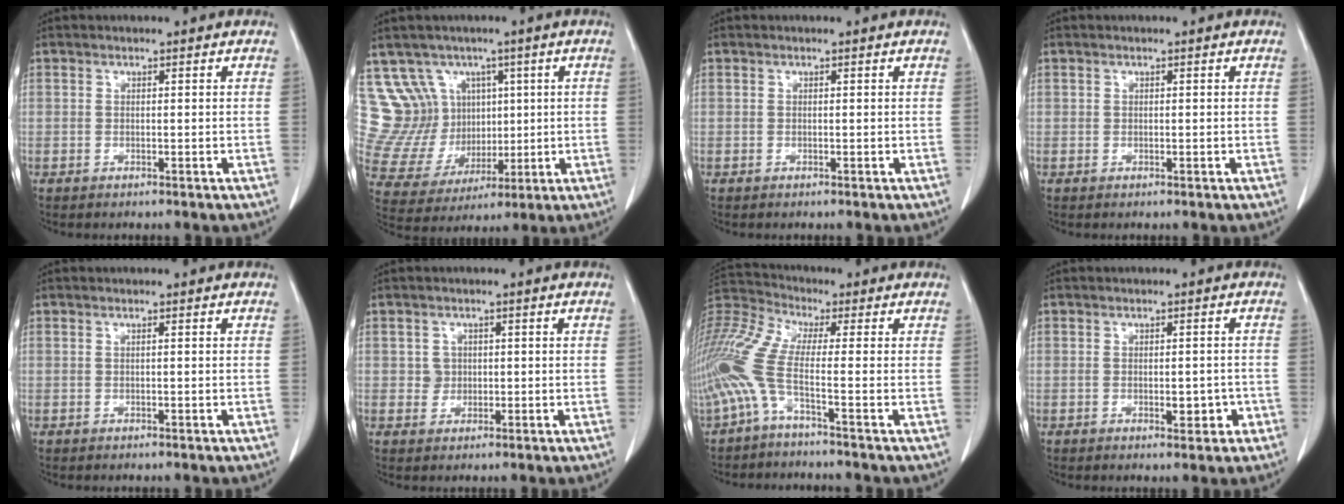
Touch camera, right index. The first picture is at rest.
{"total": 11.5, "force": [4.8, 10.1, 2.6], "torque": [-0.067, 0.053, 0.121]}
{"total": 0.0}
{"total": 0.0}
{"total": 0.0}
{"total": 2.1, "force": [0.3, 2.1, 0.3], "torque": [-0.001, 0.002, 0.006]}
{"total": 11.4, "force": [-3.9, 1.6, 10.5], "torque": [-0.265, 0.020, -0.086]}
{"total": 3.0, "force": [-1.0, 1.4, 2.4], "torque": [-0.031, 0.003, -0.007]}